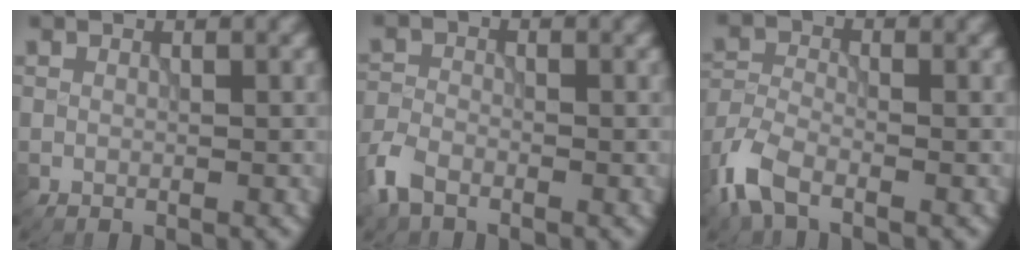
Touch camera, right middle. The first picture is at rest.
{"total": 3.2, "force": [-2.3, 1.6, 1.5], "torque": [-0.037, -0.005, -0.062]}
{"total": 4.7, "force": [-3.1, 2.0, 2.9], "torque": [-0.068, -0.007, -0.080]}